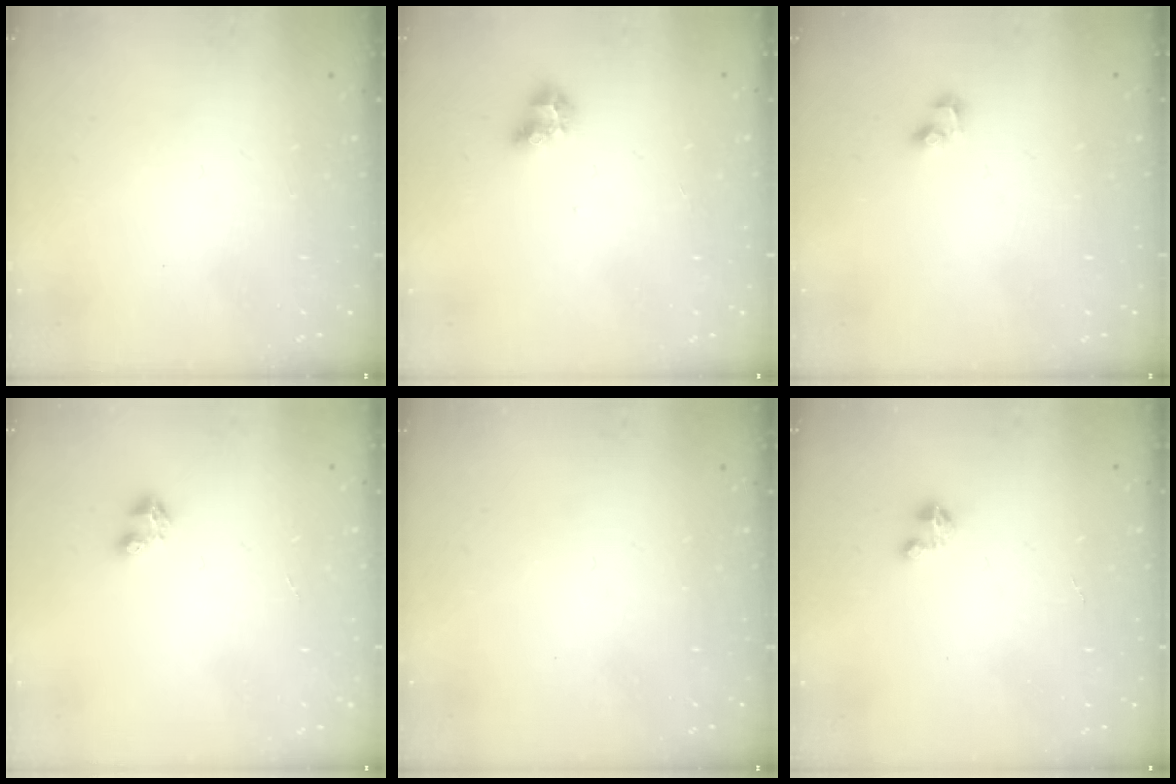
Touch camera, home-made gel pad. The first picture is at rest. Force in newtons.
{"total": 6.8, "press": 6.8, "slide": 0.6}
{"total": 2.7, "press": 2.5, "slide": 1.2}
{"total": 3.0, "press": 2.9, "slide": 0.3}
{"total": 0.0}
{"total": 2.0, "press": 2.0, "slide": 0.1}